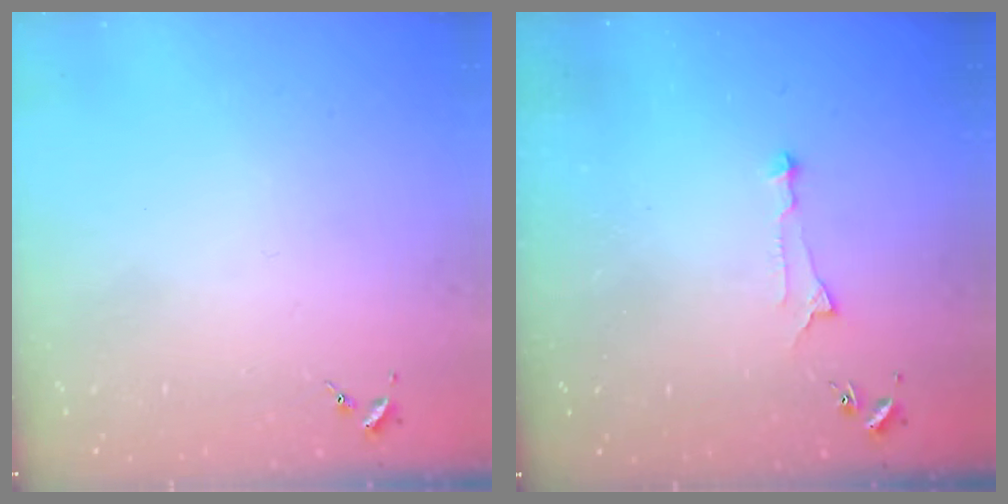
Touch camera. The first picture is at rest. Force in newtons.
{"total": 5.1, "press": 5.1, "slide": 0.3}